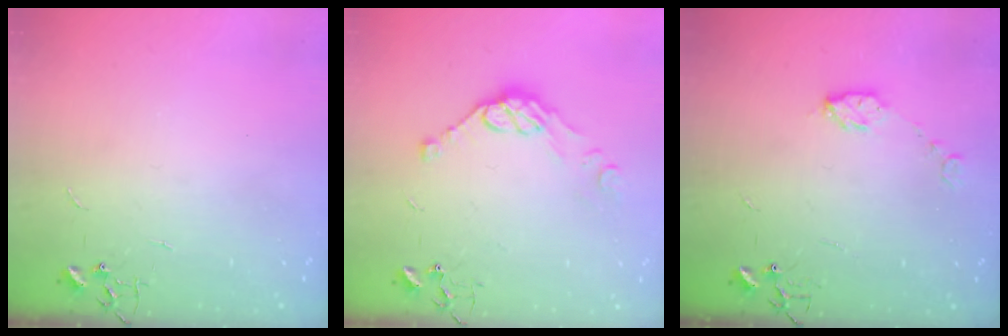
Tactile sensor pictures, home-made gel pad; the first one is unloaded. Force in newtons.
{"total": 9.6, "press": 9.5, "slide": 1.0}
{"total": 4.9, "press": 4.8, "slide": 0.6}